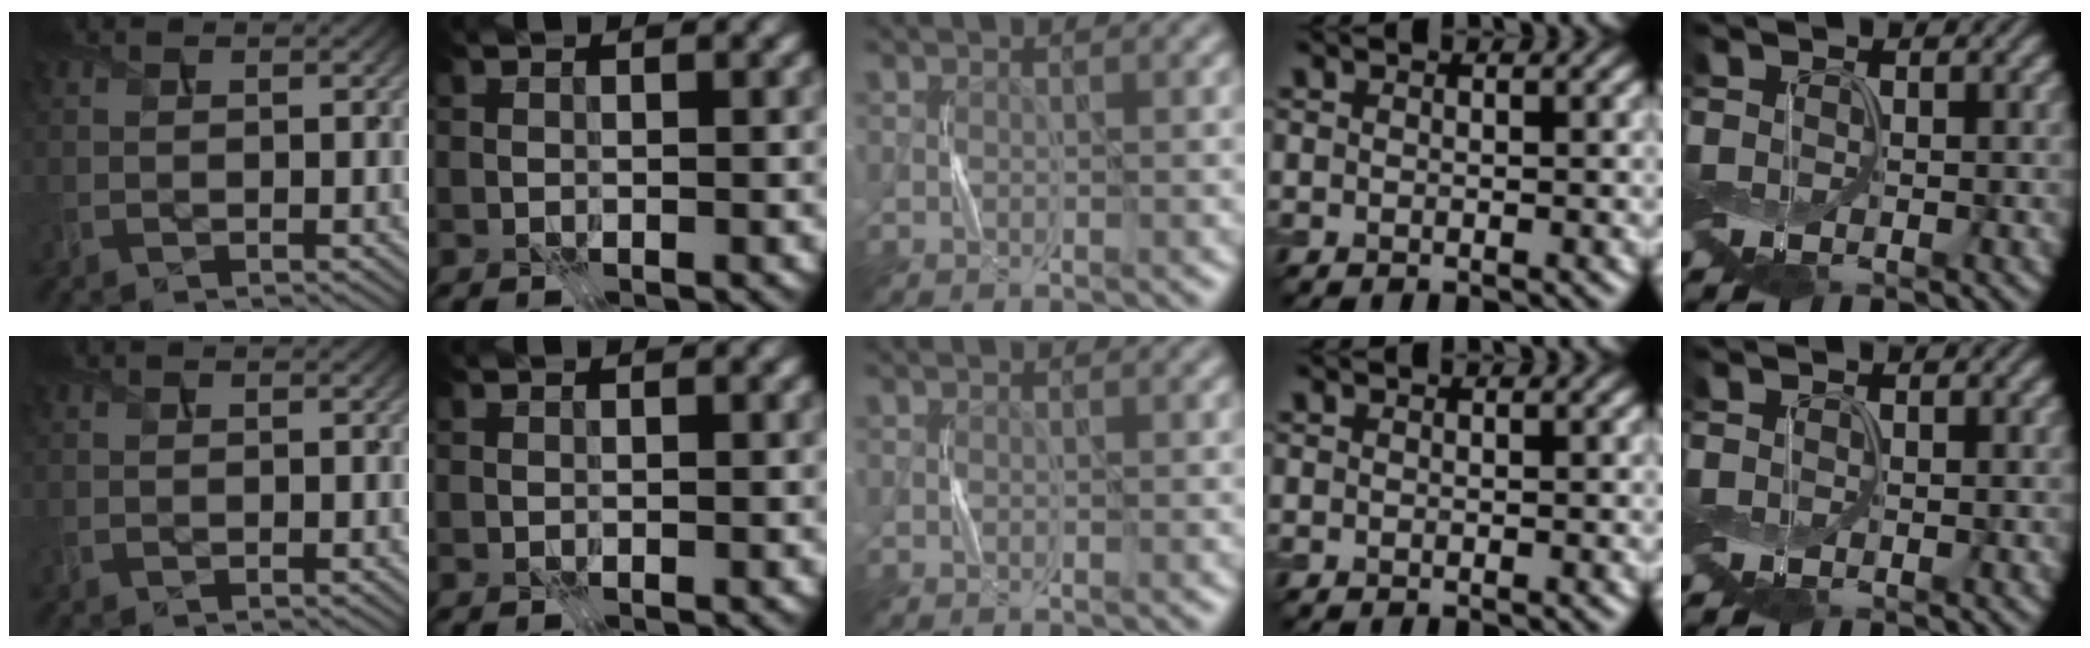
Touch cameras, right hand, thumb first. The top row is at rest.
{}